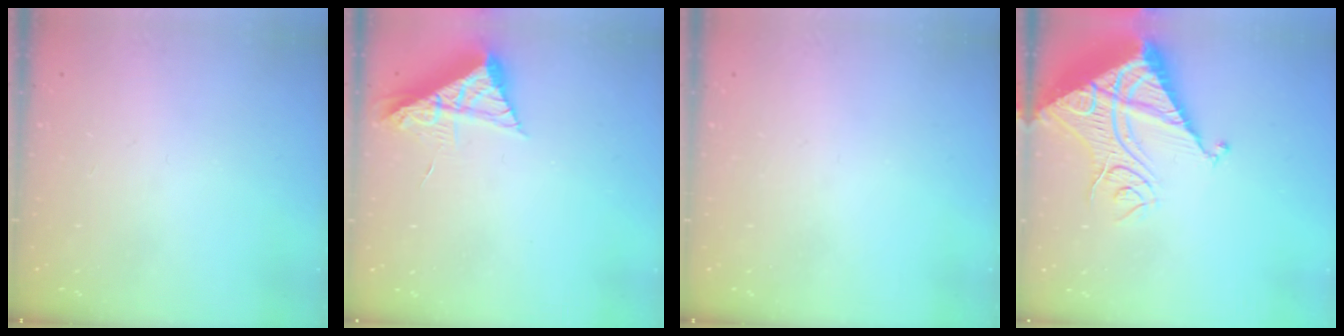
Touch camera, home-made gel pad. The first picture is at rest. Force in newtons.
{"total": 7.9, "press": 7.8, "slide": 0.7}
{"total": 0.0}
{"total": 17.4, "press": 17.3, "slide": 2.1}